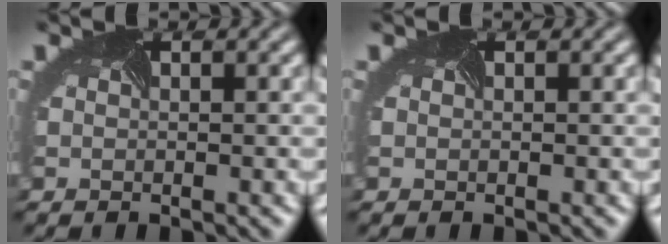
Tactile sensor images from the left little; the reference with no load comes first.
{"total": 0.0}